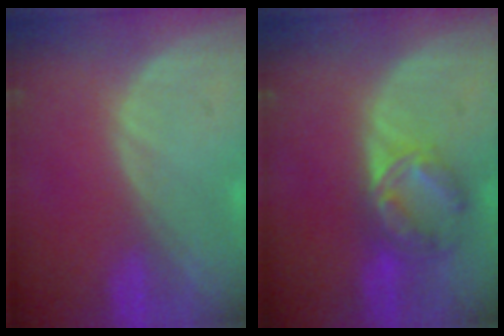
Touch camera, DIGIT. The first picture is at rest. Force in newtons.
{"total": 7.1, "press": 5.9, "slide": 4.0}